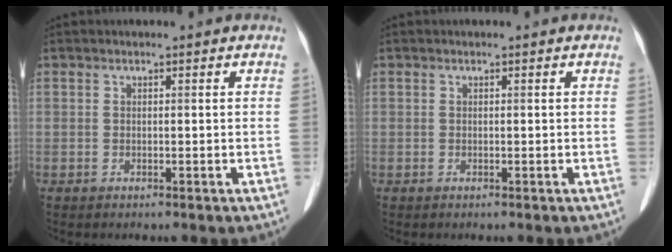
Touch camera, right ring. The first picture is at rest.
{"total": 0.0}